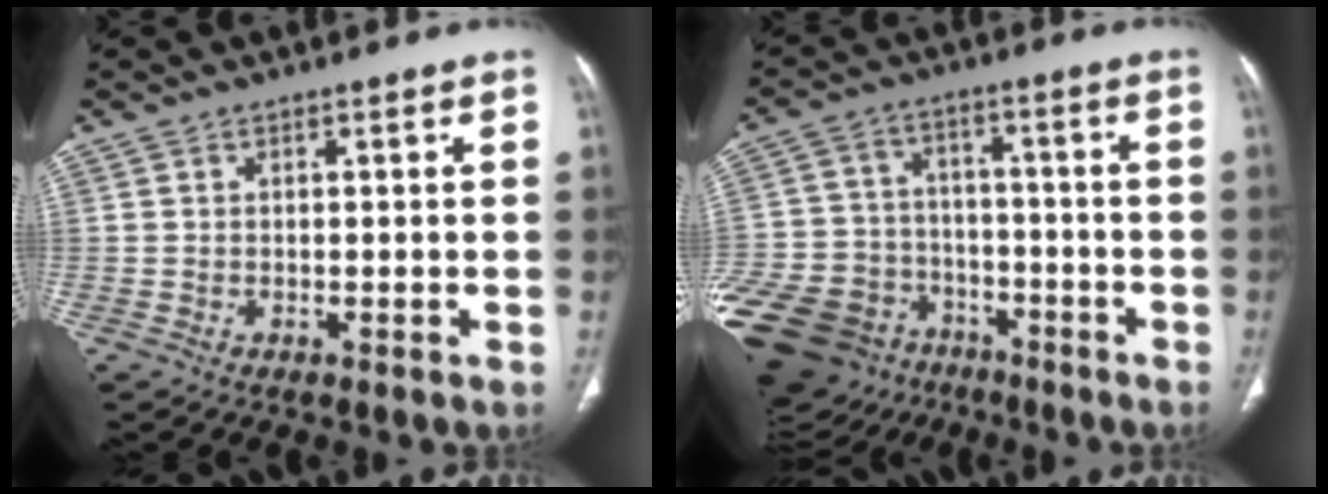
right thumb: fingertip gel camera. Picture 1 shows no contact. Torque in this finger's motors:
{"motor_torque": [3.71, 0.60, 0.81, -0.79, 0.57]}